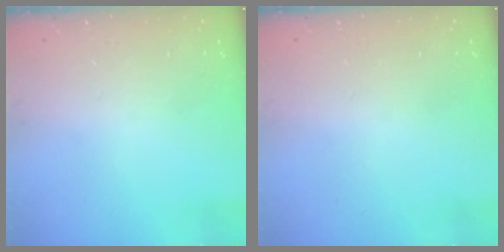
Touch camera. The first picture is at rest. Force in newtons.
{"total": 0.8, "press": 0.5, "slide": 0.6}